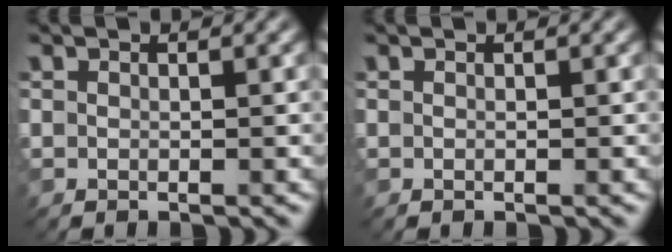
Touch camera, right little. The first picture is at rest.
{"total": 0.0}